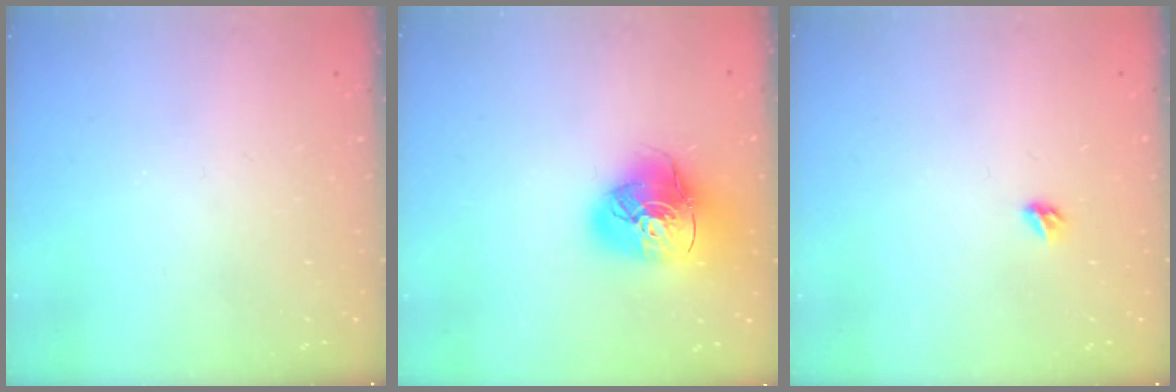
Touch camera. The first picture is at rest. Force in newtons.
{"total": 15.6, "press": 15.5, "slide": 1.6}
{"total": 3.5, "press": 3.4, "slide": 0.7}